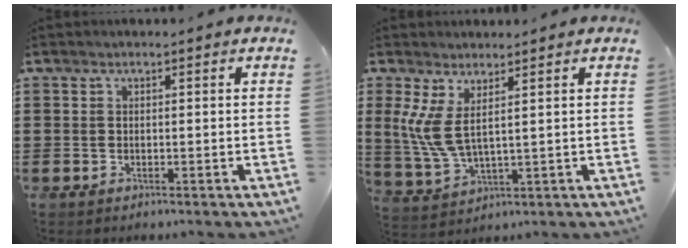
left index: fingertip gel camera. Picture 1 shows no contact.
{"total": 6.3, "force": [2.7, 2.1, 5.3], "torque": [-0.139, -0.016, 0.043]}